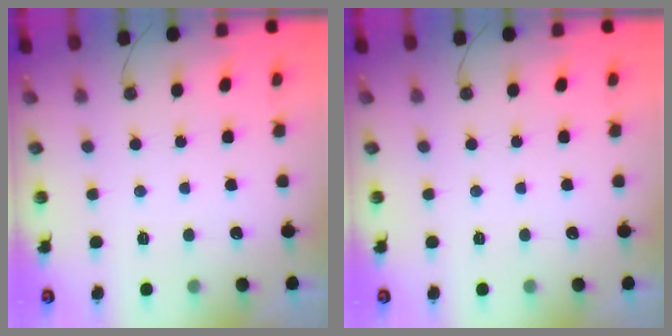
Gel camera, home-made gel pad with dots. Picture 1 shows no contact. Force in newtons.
{"total": 0.0}